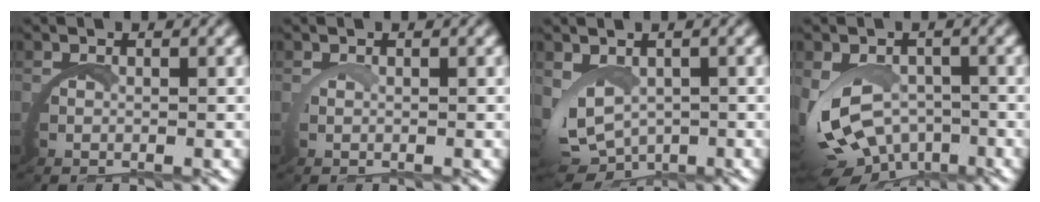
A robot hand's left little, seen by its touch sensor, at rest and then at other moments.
{"total": 0.6, "force": [0.5, -0.1, 0.3], "torque": [-0.011, 0.001, 0.010]}
{"total": 5.6, "force": [-0.4, 4.7, 3.0], "torque": [-0.109, -0.049, 0.014]}
{"total": 6.3, "force": [-1.3, 5.4, 3.0], "torque": [-0.102, -0.047, -0.006]}